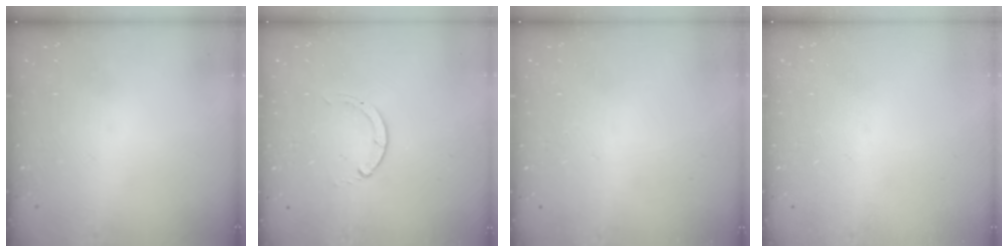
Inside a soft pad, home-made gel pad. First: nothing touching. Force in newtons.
{"total": 0.0}
{"total": 2.6, "press": 2.6, "slide": 0.2}
{"total": 0.0}